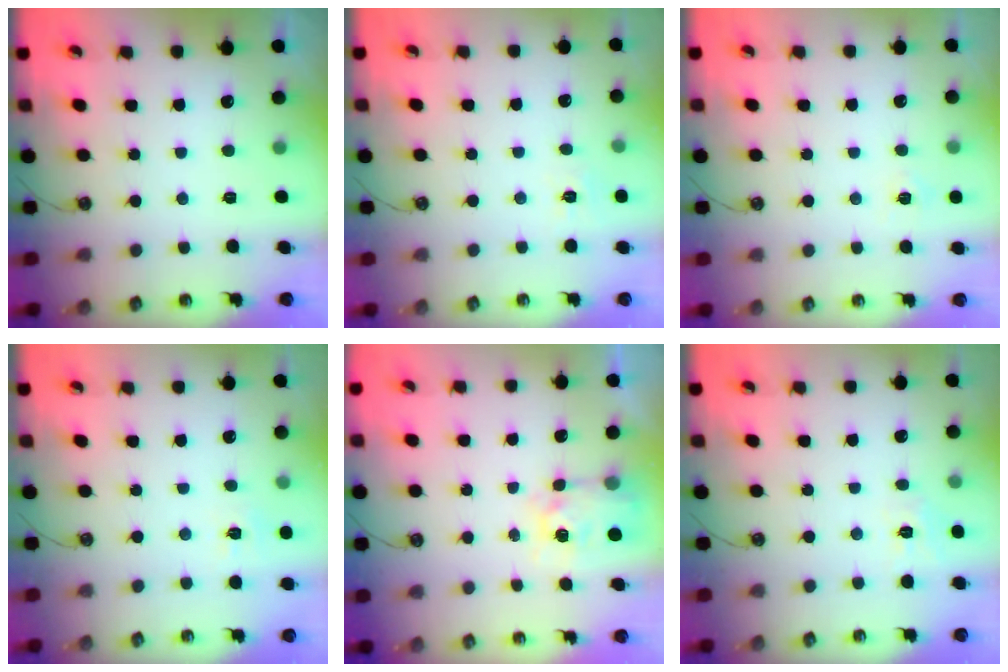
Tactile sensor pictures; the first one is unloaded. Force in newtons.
{"total": 5.5, "press": 5.5, "slide": 0.6}
{"total": 3.7, "press": 3.7, "slide": 0.4}
{"total": 5.6, "press": 5.6, "slide": 0.7}
{"total": 6.1, "press": 6.0, "slide": 0.7}
{"total": 4.8, "press": 4.8, "slide": 0.3}